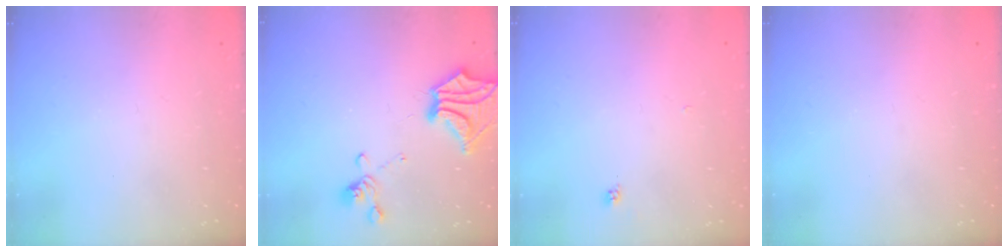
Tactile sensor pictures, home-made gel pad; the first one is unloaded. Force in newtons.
{"total": 4.6, "press": 3.6, "slide": 2.9}
{"total": 1.9, "press": 1.9, "slide": 0.1}
{"total": 0.0}